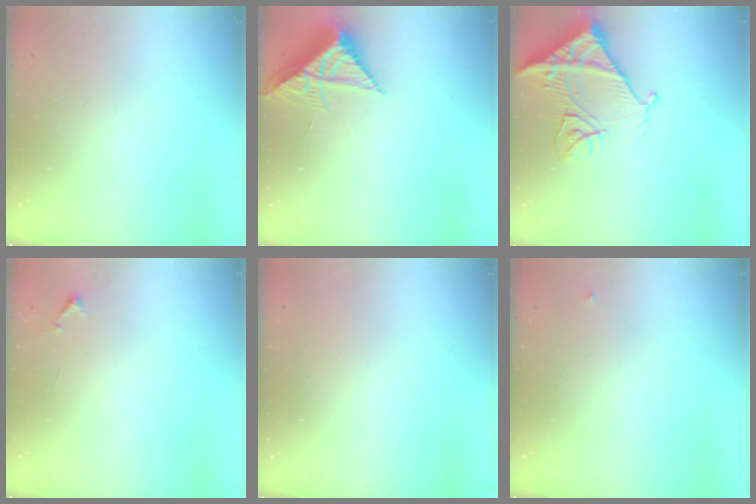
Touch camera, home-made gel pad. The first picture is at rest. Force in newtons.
{"total": 8.3, "press": 8.3, "slide": 0.3}
{"total": 15.3, "press": 15.2, "slide": 1.7}
{"total": 5.8, "press": 5.8, "slide": 0.4}
{"total": 1.7, "press": 1.6, "slide": 0.1}
{"total": 2.7, "press": 2.7, "slide": 0.4}